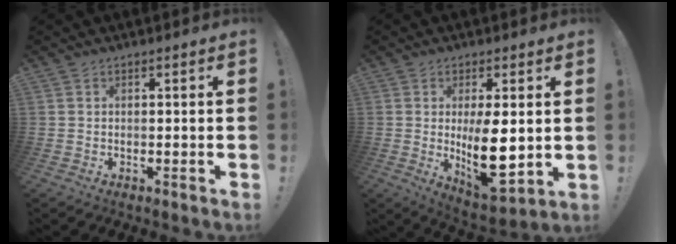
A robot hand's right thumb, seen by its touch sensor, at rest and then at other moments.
{"total": 13.6, "force": [0.0, 5.8, 12.3], "torque": [-0.198, -0.024, 0.006]}